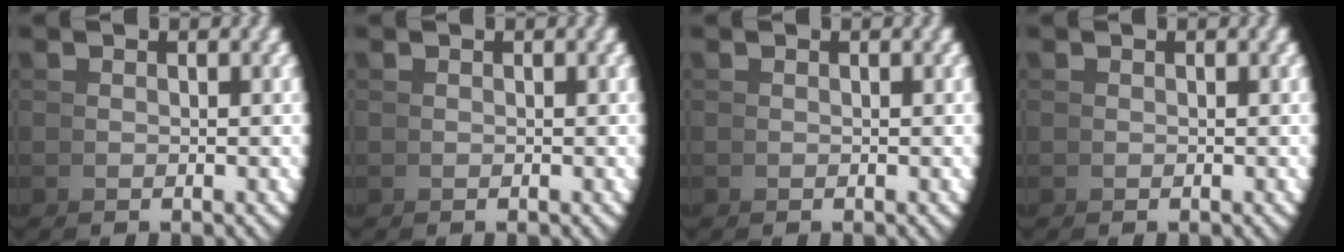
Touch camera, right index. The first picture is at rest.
{"total": 0.0}
{"total": 0.0}
{"total": 0.0}